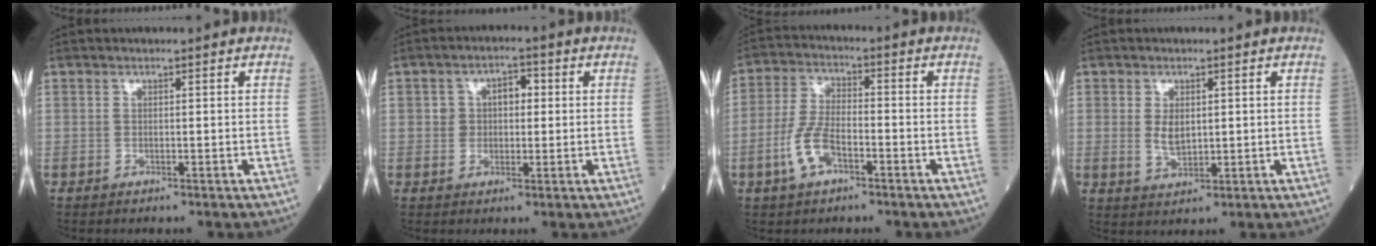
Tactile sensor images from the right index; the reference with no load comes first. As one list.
[{"total": 4.4, "force": [0.8, 3.0, 3.1], "torque": [-0.045, 0.018, 0.014]}, {"total": 7.0, "force": [-3.1, 2.9, 5.6], "torque": [-0.129, 0.003, -0.062]}, {"total": 3.3, "force": [0.5, 1.8, 2.8], "torque": [-0.053, -0.004, 0.015]}]